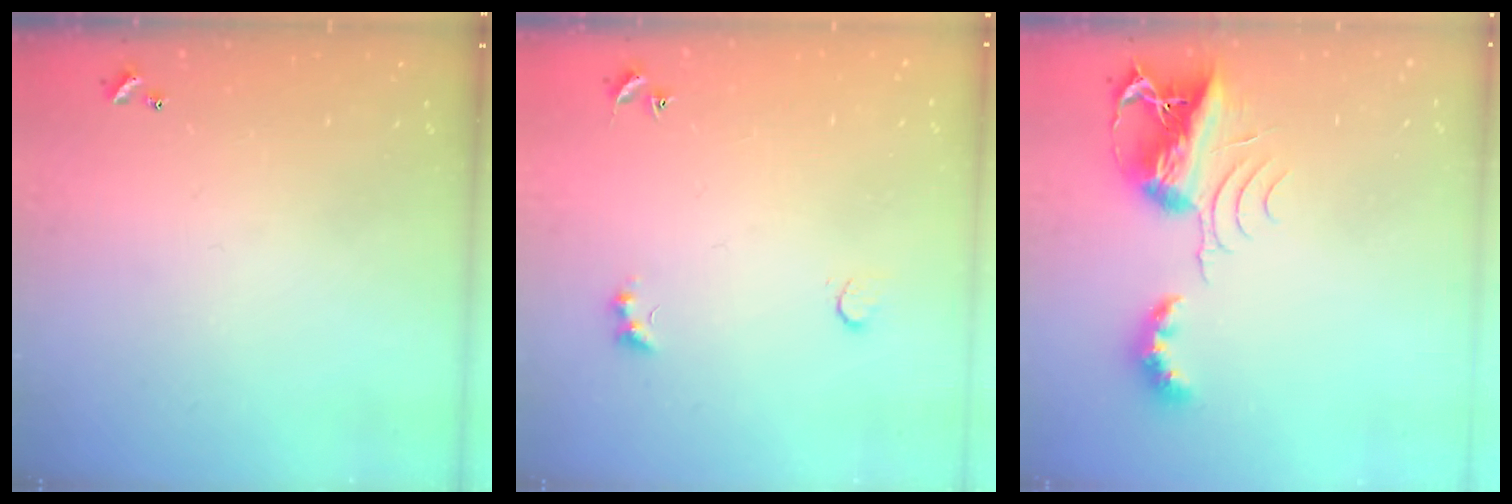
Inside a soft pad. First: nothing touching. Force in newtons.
{"total": 3.0, "press": 2.9, "slide": 0.8}
{"total": 8.0, "press": 8.0, "slide": 1.0}